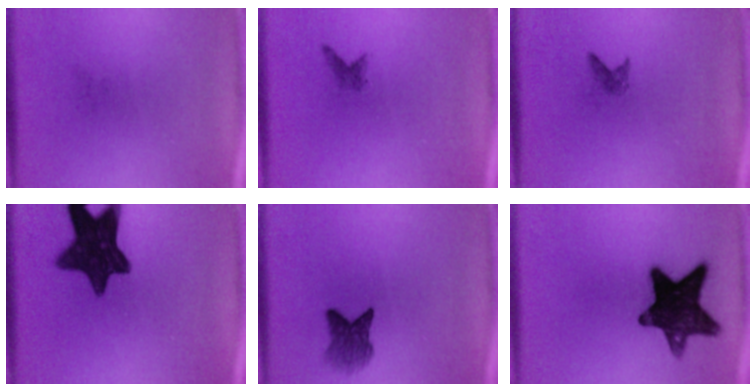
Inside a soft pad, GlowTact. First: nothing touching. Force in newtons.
{"total": 1.0}
{"total": 0.9}
{"total": 13.0}
{"total": 4.3}
{"total": 14.3}